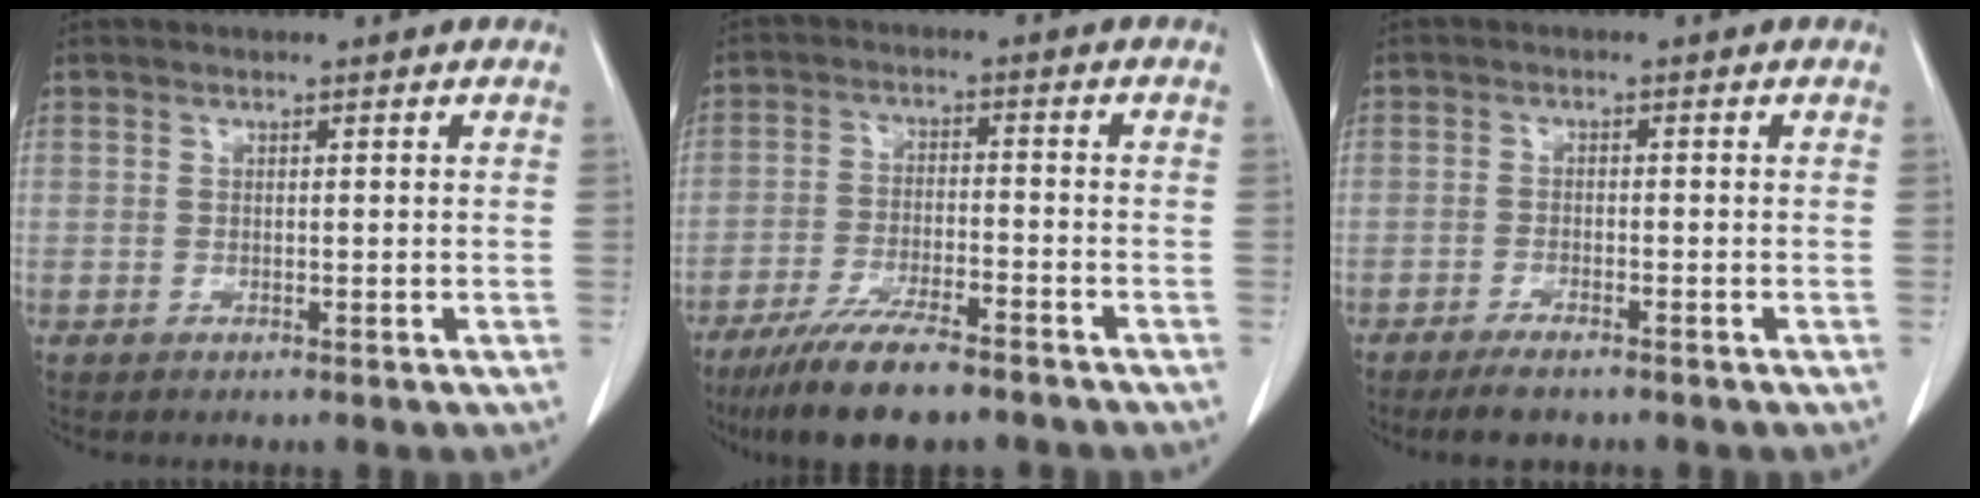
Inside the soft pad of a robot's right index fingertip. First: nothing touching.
{"total": 11.4, "force": [-9.0, 2.0, 6.7], "torque": [-0.116, -0.025, -0.149]}
{"total": 3.5, "force": [-2.9, 0.7, 1.9], "torque": [-0.037, -0.006, -0.046]}